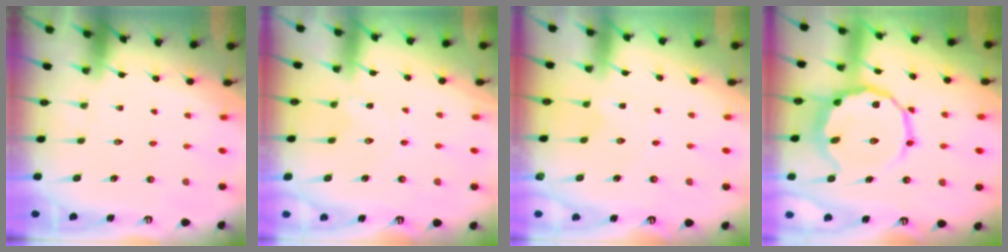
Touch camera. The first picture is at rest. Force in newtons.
{"total": 1.5, "press": 1.5, "slide": 0.2}
{"total": 0.0}
{"total": 13.9, "press": 13.7, "slide": 2.4}